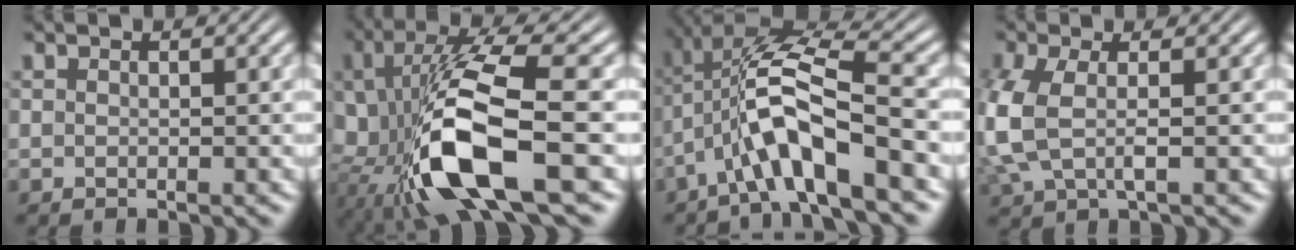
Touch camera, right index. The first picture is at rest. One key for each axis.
{"total": 12.5, "fx": -2.0, "fy": 5.6, "fz": 11.0, "tx": -0.221, "ty": -0.015, "tz": -0.014}
{"total": 7.6, "fx": -0.3, "fy": 3.9, "fz": 6.5, "tx": -0.129, "ty": -0.005, "tz": -0.004}
{"total": 5.7, "fx": -0.4, "fy": 4.1, "fz": 4.0, "tx": -0.120, "ty": -0.017, "tz": 0.000}